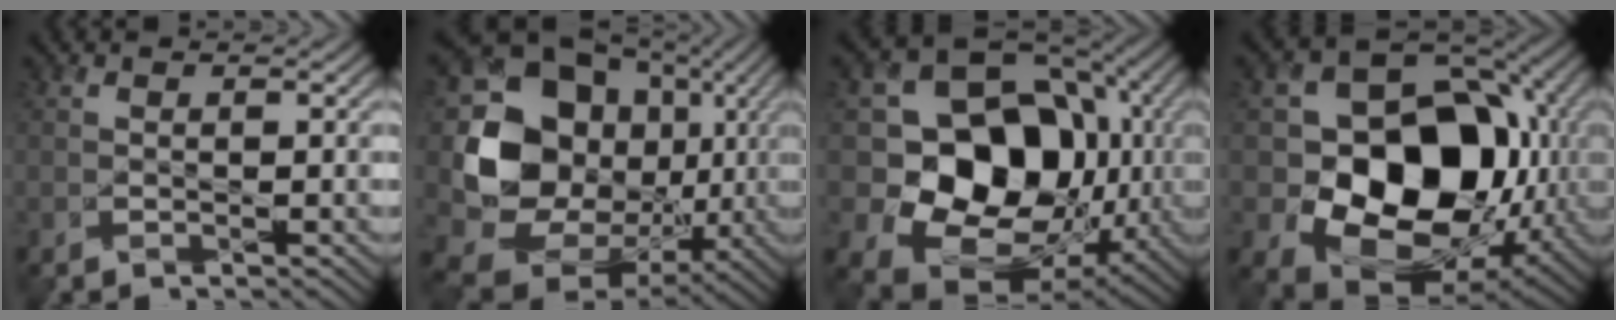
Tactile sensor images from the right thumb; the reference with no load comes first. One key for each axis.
{"total": 20.3, "fx": 0.9, "fy": 16.7, "fz": 11.4, "tx": -0.269, "ty": -0.029, "tz": 0.044}
{"total": 17.0, "fx": -0.1, "fy": 13.8, "fz": 9.9, "tx": -0.171, "ty": -0.041, "tz": 0.006}
{"total": 18.0, "fx": -1.3, "fy": 13.9, "fz": 11.3, "tx": -0.180, "ty": -0.047, "tz": -0.005}